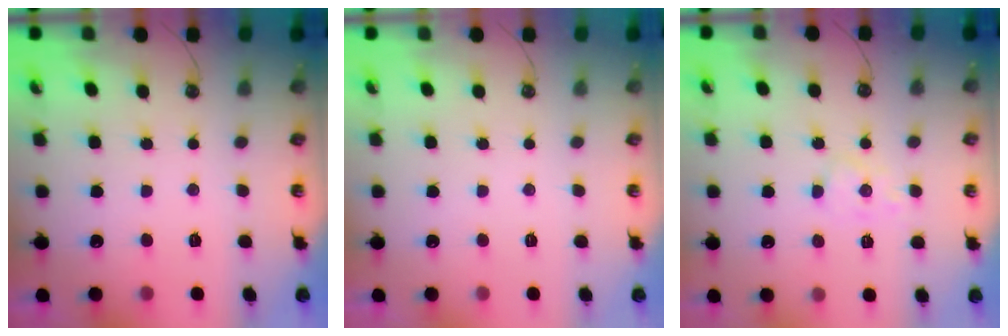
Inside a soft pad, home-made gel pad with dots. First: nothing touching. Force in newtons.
{"total": 0.0}
{"total": 4.8, "press": 4.7, "slide": 1.2}